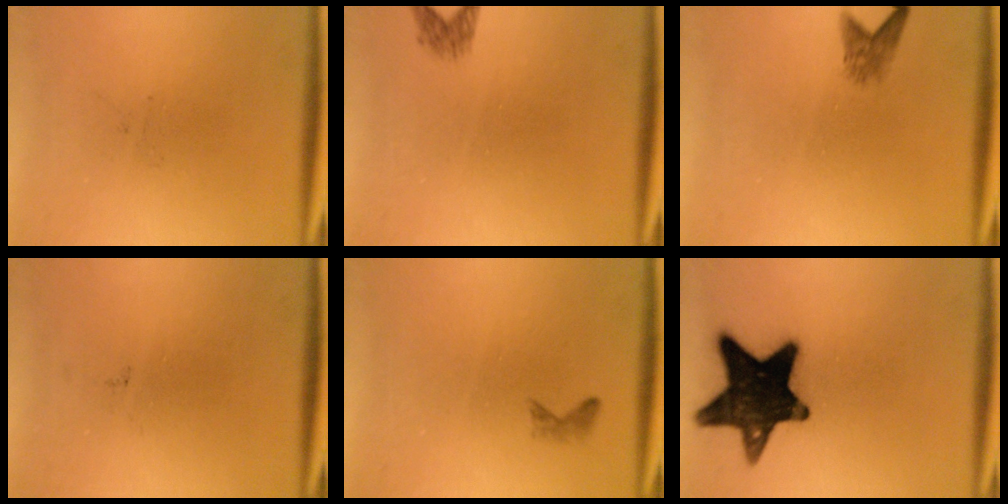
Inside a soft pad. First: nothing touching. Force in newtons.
{"total": 1.3}
{"total": 2.0}
{"total": 0.0}
{"total": 0.7}
{"total": 17.1}